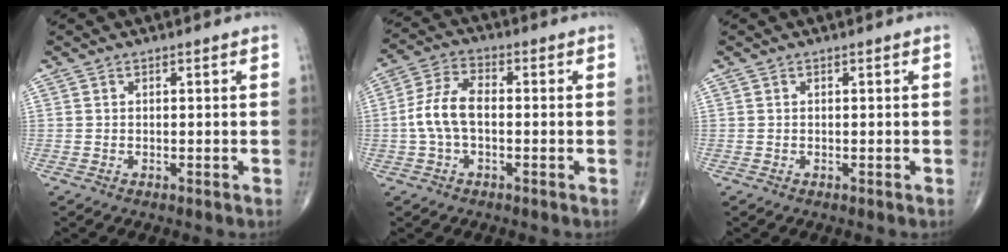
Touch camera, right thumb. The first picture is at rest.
{"total": 7.9, "force": [-0.8, 4.2, 6.7], "torque": [-0.143, 0.026, -0.022]}
{"total": 0.0}